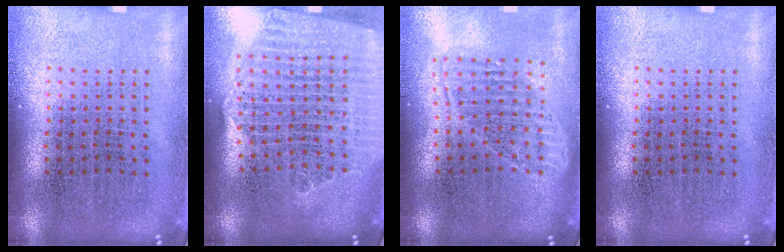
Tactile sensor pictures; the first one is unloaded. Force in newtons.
{"total": 2.5, "press": 2.2, "slide": 1.2}
{"total": 1.7, "press": 1.5, "slide": 0.9}
{"total": 0.0}